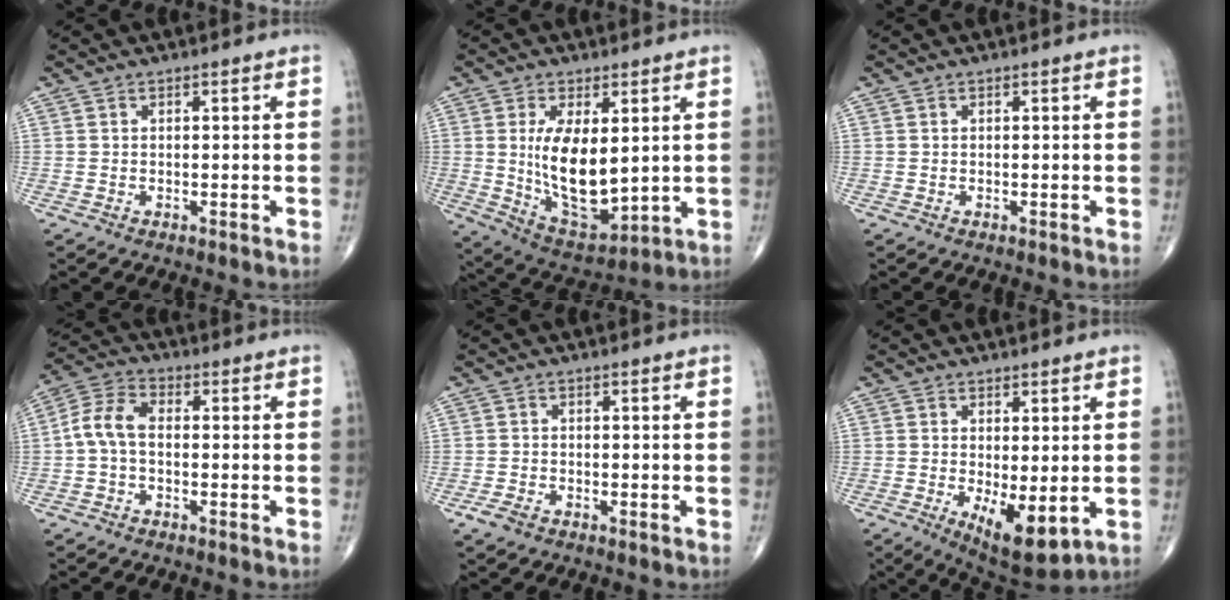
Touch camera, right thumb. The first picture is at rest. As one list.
[{"total": 14.1, "force": [1.6, 6.7, 12.3], "torque": [-0.200, -0.028, 0.048]}, {"total": 0.0}, {"total": 6.5, "force": [-0.6, 4.0, 5.2], "torque": [-0.105, 0.023, -0.024]}, {"total": 2.3, "force": [-1.4, 1.3, 1.3], "torque": [-0.031, 0.003, -0.025]}, {"total": 9.1, "force": [-1.9, 3.7, 8.1], "torque": [-0.117, -0.024, -0.017]}]